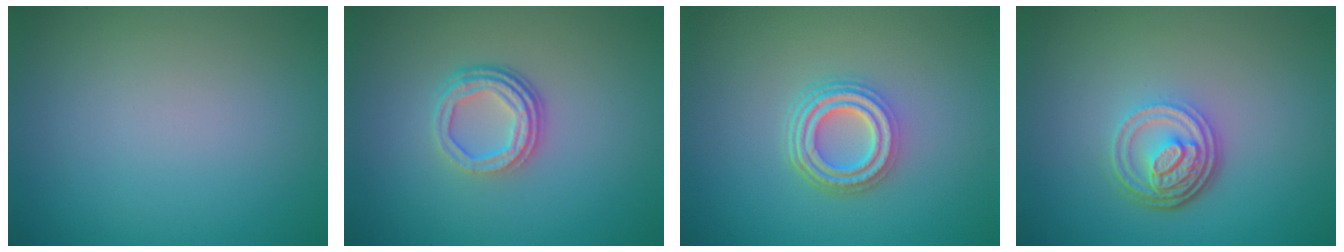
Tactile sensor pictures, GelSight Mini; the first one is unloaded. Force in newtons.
{"total": 3.6, "press": 2.6, "slide": 2.4}
{"total": 4.8, "press": 3.5, "slide": 3.3}
{"total": 4.7, "press": 3.4, "slide": 3.3}